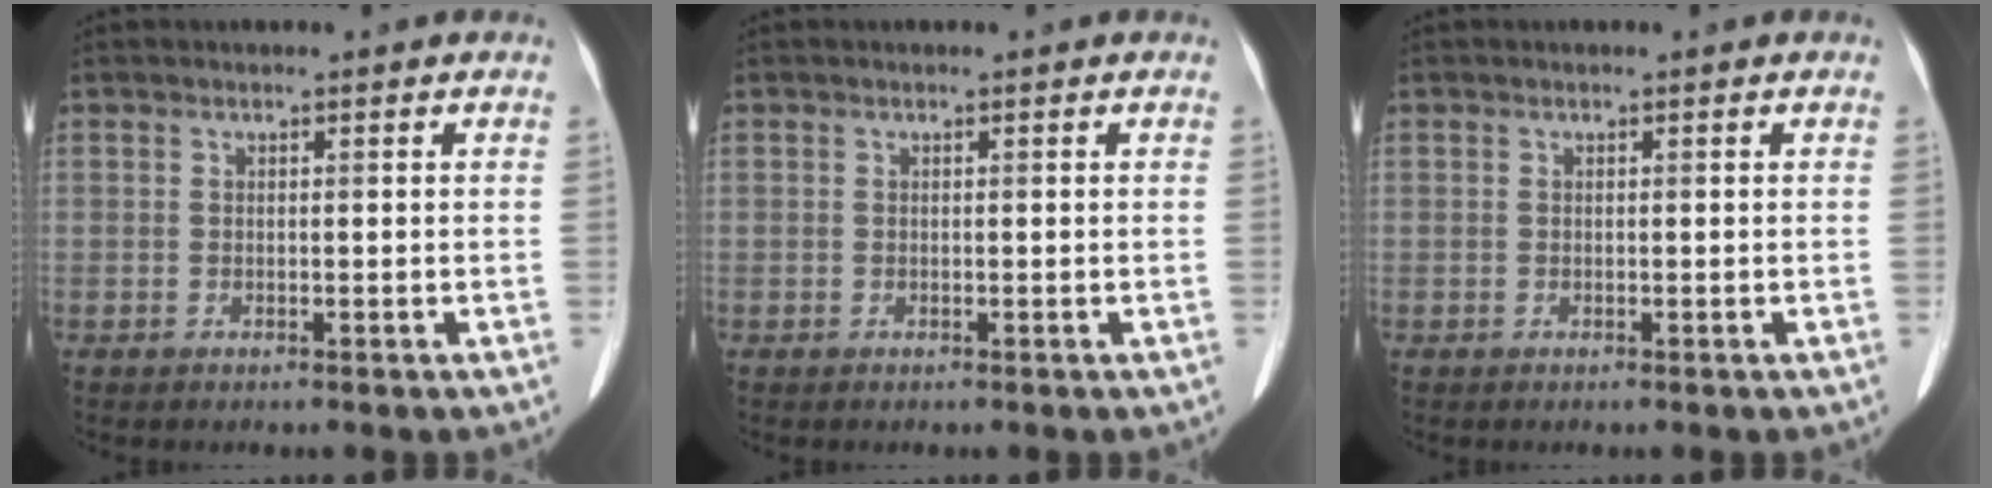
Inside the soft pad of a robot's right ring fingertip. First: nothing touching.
{"total": 0.0}
{"total": 0.0}